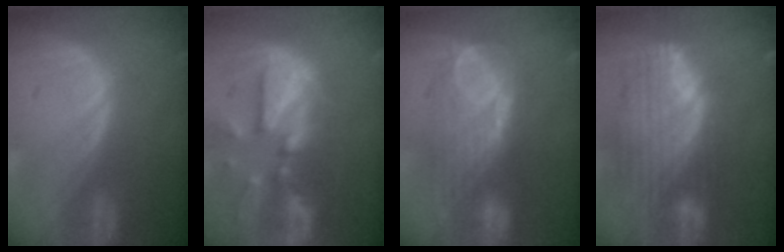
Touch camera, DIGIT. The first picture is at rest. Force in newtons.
{"total": 12.1, "press": 10.4, "slide": 6.1}
{"total": 8.3, "press": 8.3, "slide": 0.2}
{"total": 11.8, "press": 10.1, "slide": 6.1}